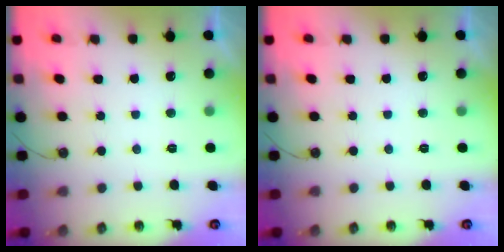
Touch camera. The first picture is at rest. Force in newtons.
{"total": 0.0}